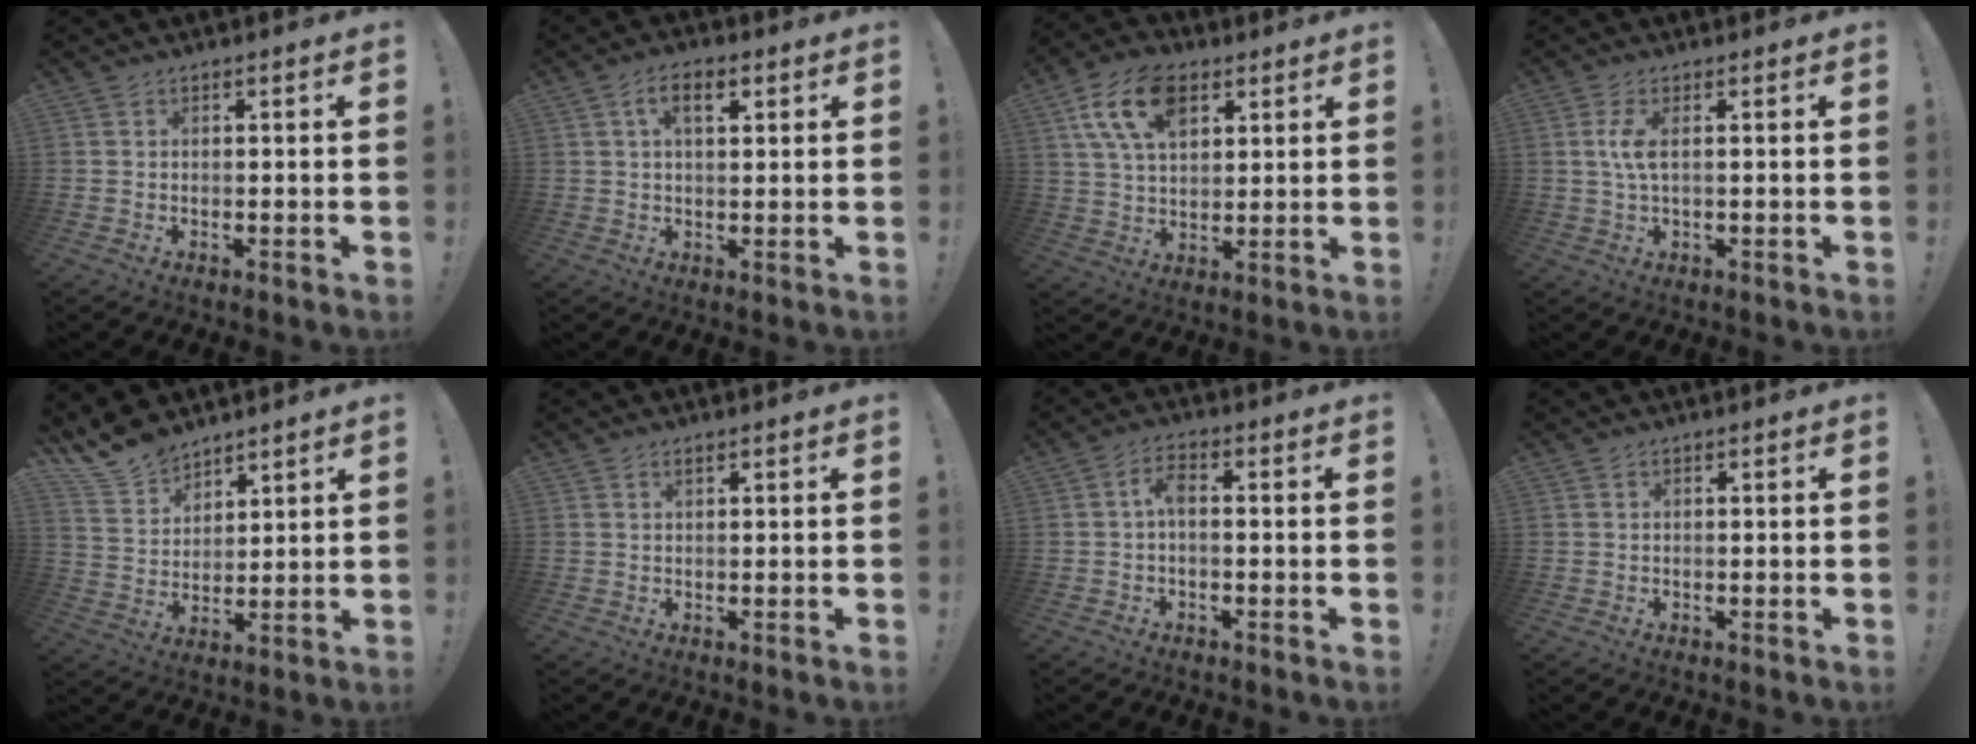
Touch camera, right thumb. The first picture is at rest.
{"total": 6.0, "force": [2.1, 3.0, 4.7], "torque": [-0.072, 0.002, 0.034]}
{"total": 15.5, "force": [7.2, 9.4, 10.0], "torque": [-0.178, -0.014, 0.135]}
{"total": 4.5, "force": [0.6, 1.4, 4.3], "torque": [-0.084, -0.002, 0.008]}
{"total": 11.0, "force": [9.6, 5.0, 1.8], "torque": [-0.046, -0.074, 0.190]}
{"total": 0.8, "force": [0.6, 0.3, 0.5], "torque": [-0.006, -0.002, 0.011]}
{"total": 3.9, "force": [-0.4, 1.6, 3.6], "torque": [-0.073, 0.008, -0.009]}
{"total": 0.0}